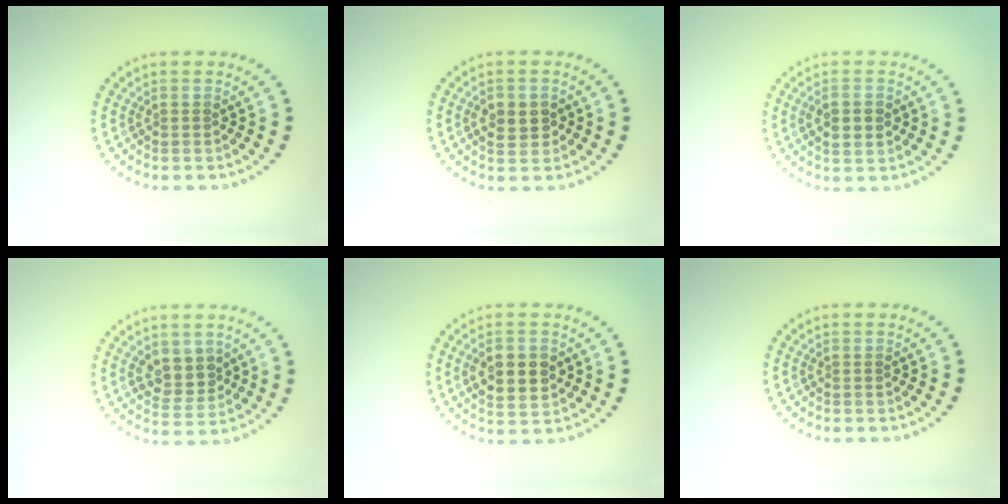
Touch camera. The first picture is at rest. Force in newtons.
{"total": 2.7, "press": 2.7, "slide": 0.2}
{"total": 2.4, "press": 2.4, "slide": 0.2}
{"total": 3.0, "press": 2.8, "slide": 0.8}
{"total": 4.2, "press": 4.1, "slide": 0.2}
{"total": 0.0}